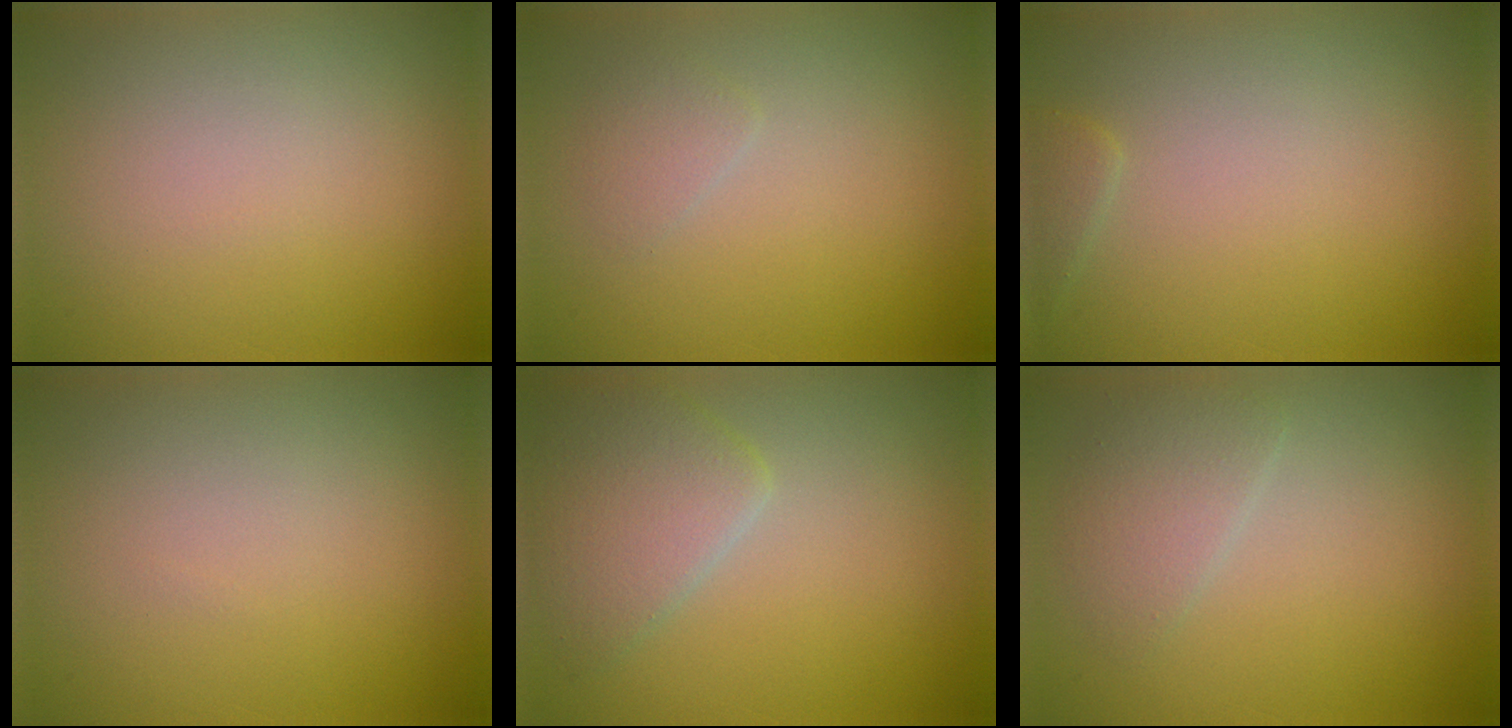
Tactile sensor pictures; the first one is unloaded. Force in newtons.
{"total": 1.0, "press": 1.0, "slide": 0.0}
{"total": 0.9, "press": 0.9, "slide": 0.0}
{"total": 0.0}
{"total": 3.8, "press": 3.8, "slide": 0.2}
{"total": 2.2, "press": 2.2, "slide": 0.1}